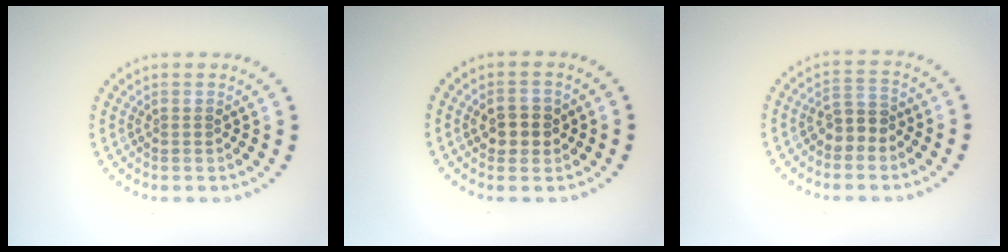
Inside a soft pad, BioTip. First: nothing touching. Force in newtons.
{"total": 2.6, "press": 2.6, "slide": 0.4}
{"total": 2.6, "press": 2.4, "slide": 0.9}